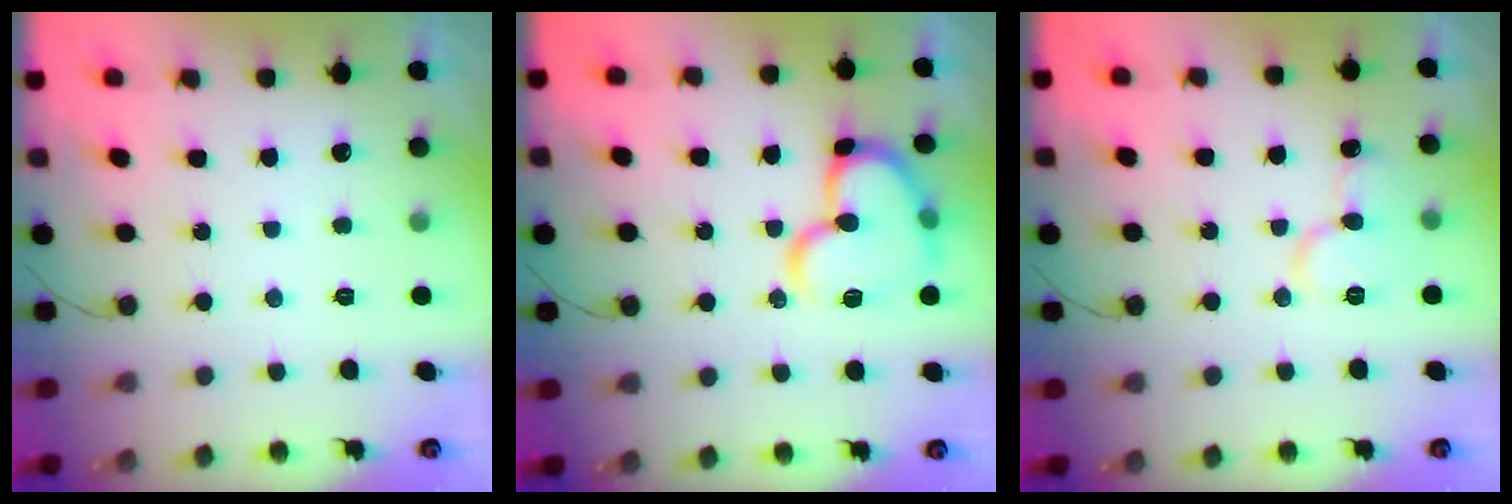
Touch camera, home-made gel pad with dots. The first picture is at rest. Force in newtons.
{"total": 16.4, "press": 16.3, "slide": 1.6}
{"total": 9.4, "press": 9.3, "slide": 1.3}